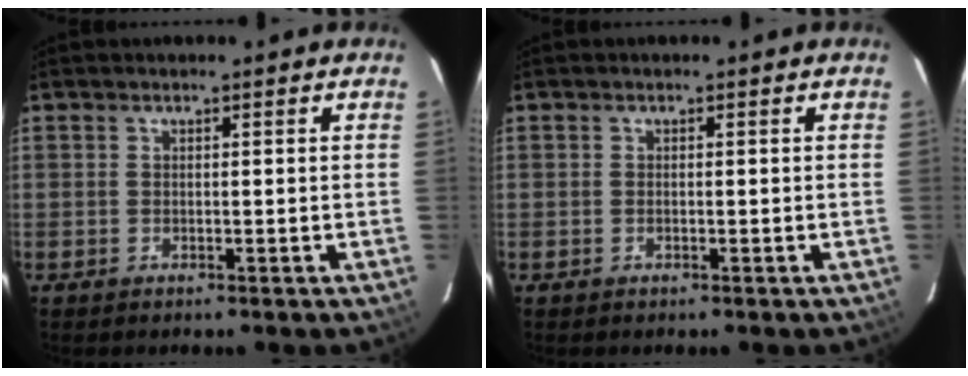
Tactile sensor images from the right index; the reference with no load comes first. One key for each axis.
{"total": 0.0}